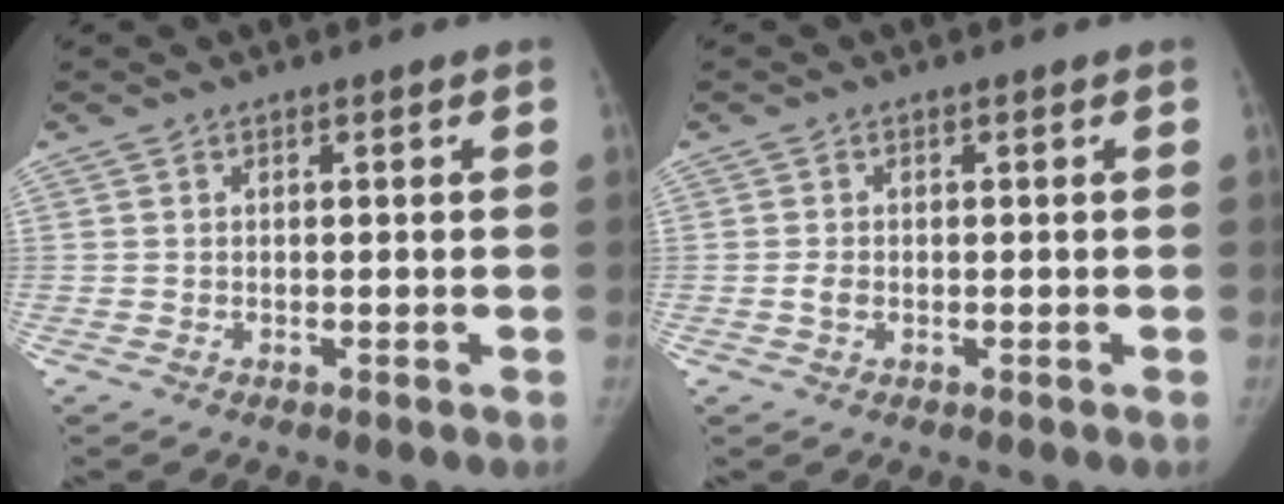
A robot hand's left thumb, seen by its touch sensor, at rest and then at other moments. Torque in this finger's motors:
{"motor_torque": [-0.05, 0.67, 0.03, -0.46, 0.14]}